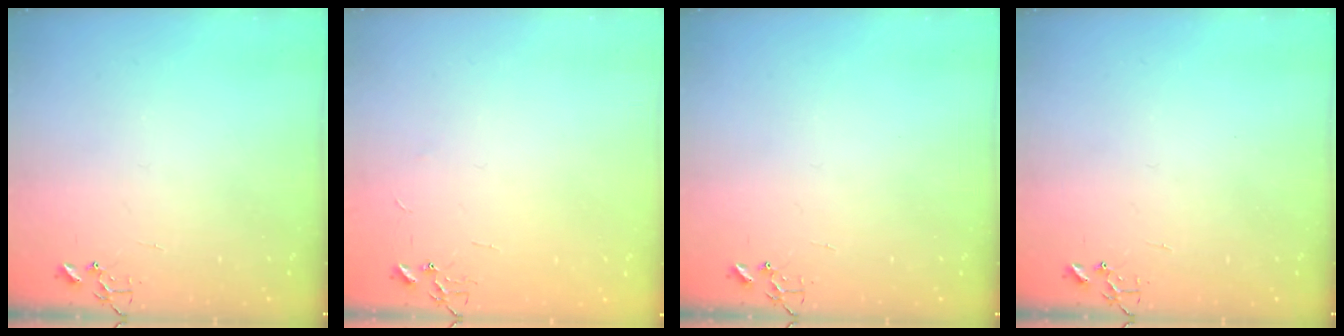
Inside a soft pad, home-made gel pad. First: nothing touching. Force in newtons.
{"total": 2.4, "press": 2.4, "slide": 0.3}
{"total": 0.0}
{"total": 0.0}